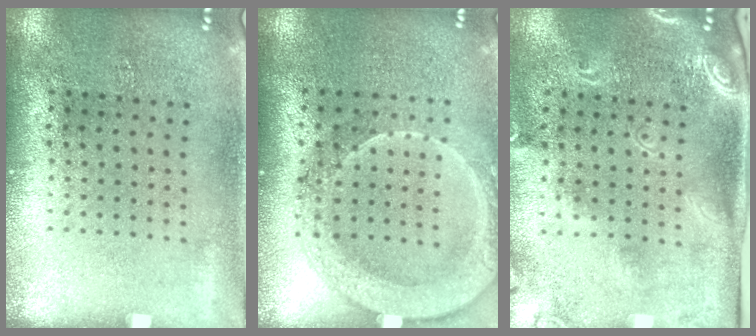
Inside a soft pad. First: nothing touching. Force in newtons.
{"total": 2.0, "press": 1.8, "slide": 0.7}
{"total": 2.4, "press": 1.7, "slide": 1.7}